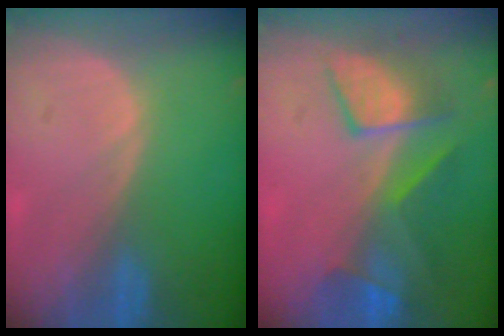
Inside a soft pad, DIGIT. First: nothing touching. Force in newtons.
{"total": 7.6, "press": 7.5, "slide": 1.2}